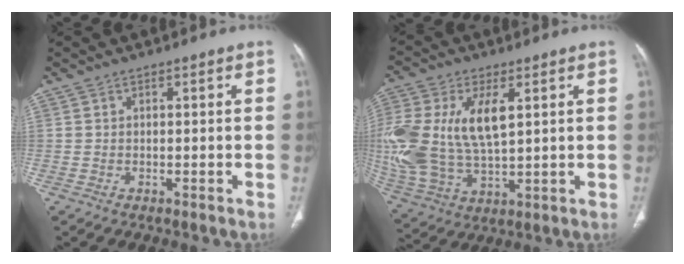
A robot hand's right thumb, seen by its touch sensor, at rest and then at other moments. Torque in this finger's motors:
{"motor_torque": [1.40, 3.61, 1.71, 0.60, 0.26]}